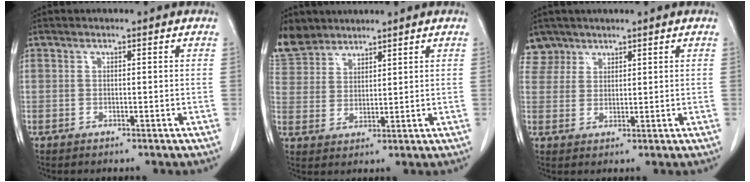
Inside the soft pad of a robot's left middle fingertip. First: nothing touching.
{"total": 8.4, "force": [7.4, 3.8, 1.0], "torque": [-0.028, 0.012, 0.154]}
{"total": 3.5, "force": [2.8, 2.0, -0.7], "torque": [0.018, 0.003, 0.055]}